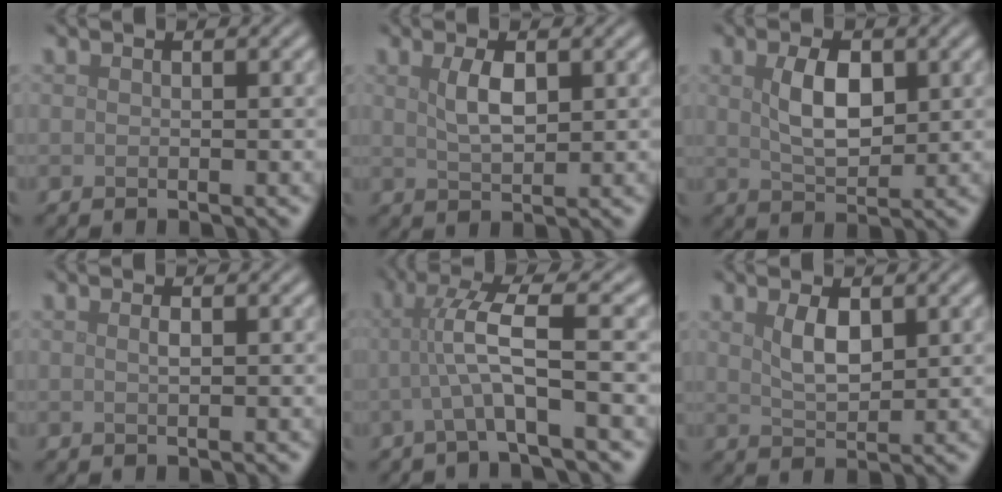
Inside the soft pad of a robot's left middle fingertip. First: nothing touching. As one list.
[{"total": 2.6, "force": [0.9, 1.1, 2.2], "torque": [-0.047, 0.000, 0.020]}, {"total": 4.1, "force": [1.0, 2.2, 3.3], "torque": [-0.070, -0.001, 0.022]}, {"total": 0.7, "force": [0.2, 0.2, 0.7], "torque": [-0.012, 0.003, 0.003]}, {"total": 4.6, "force": [-0.4, 0.3, 4.6], "torque": [-0.092, 0.010, -0.012]}, {"total": 2.7, "force": [1.1, 1.2, 2.2], "torque": [-0.046, -0.003, 0.025]}]